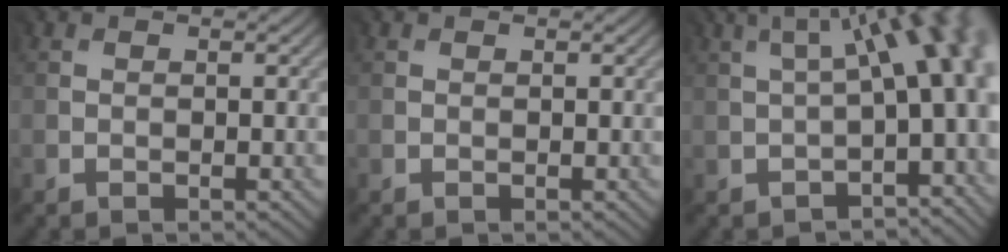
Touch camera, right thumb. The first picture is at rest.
{"total": 0.0}
{"total": 8.5, "force": [-1.1, 2.5, 8.1], "torque": [-0.085, 0.022, -0.013]}